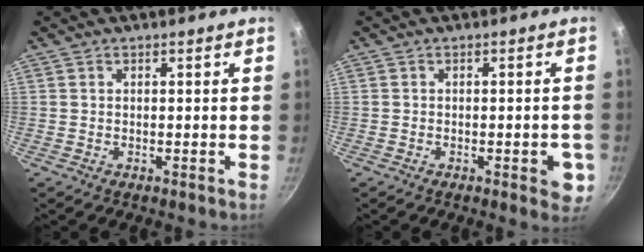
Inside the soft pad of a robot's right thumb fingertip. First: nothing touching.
{"total": 4.9, "force": [-1.7, 2.0, 4.1], "torque": [-0.032, 0.004, -0.022]}